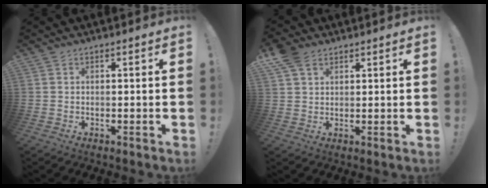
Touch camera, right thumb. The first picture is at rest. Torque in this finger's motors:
{"motor_torque": [0.08, 0.09, 0.13, 0.02, 0.18]}